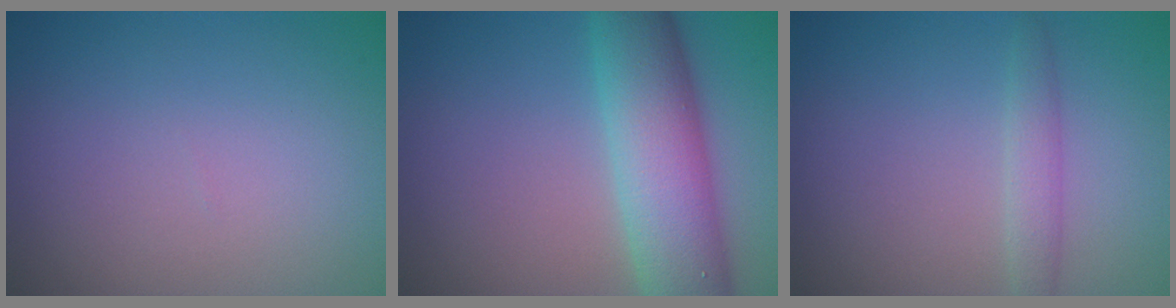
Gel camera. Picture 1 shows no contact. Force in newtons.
{"total": 8.6, "press": 8.6, "slide": 0.4}
{"total": 1.7, "press": 1.7, "slide": 0.0}